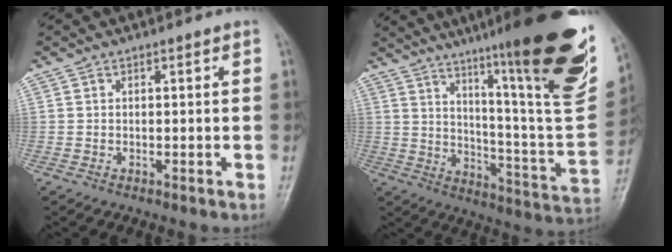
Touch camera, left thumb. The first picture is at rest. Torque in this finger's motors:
{"motor_torque": [1.60, -0.10, 1.68, -1.09, 0.56]}